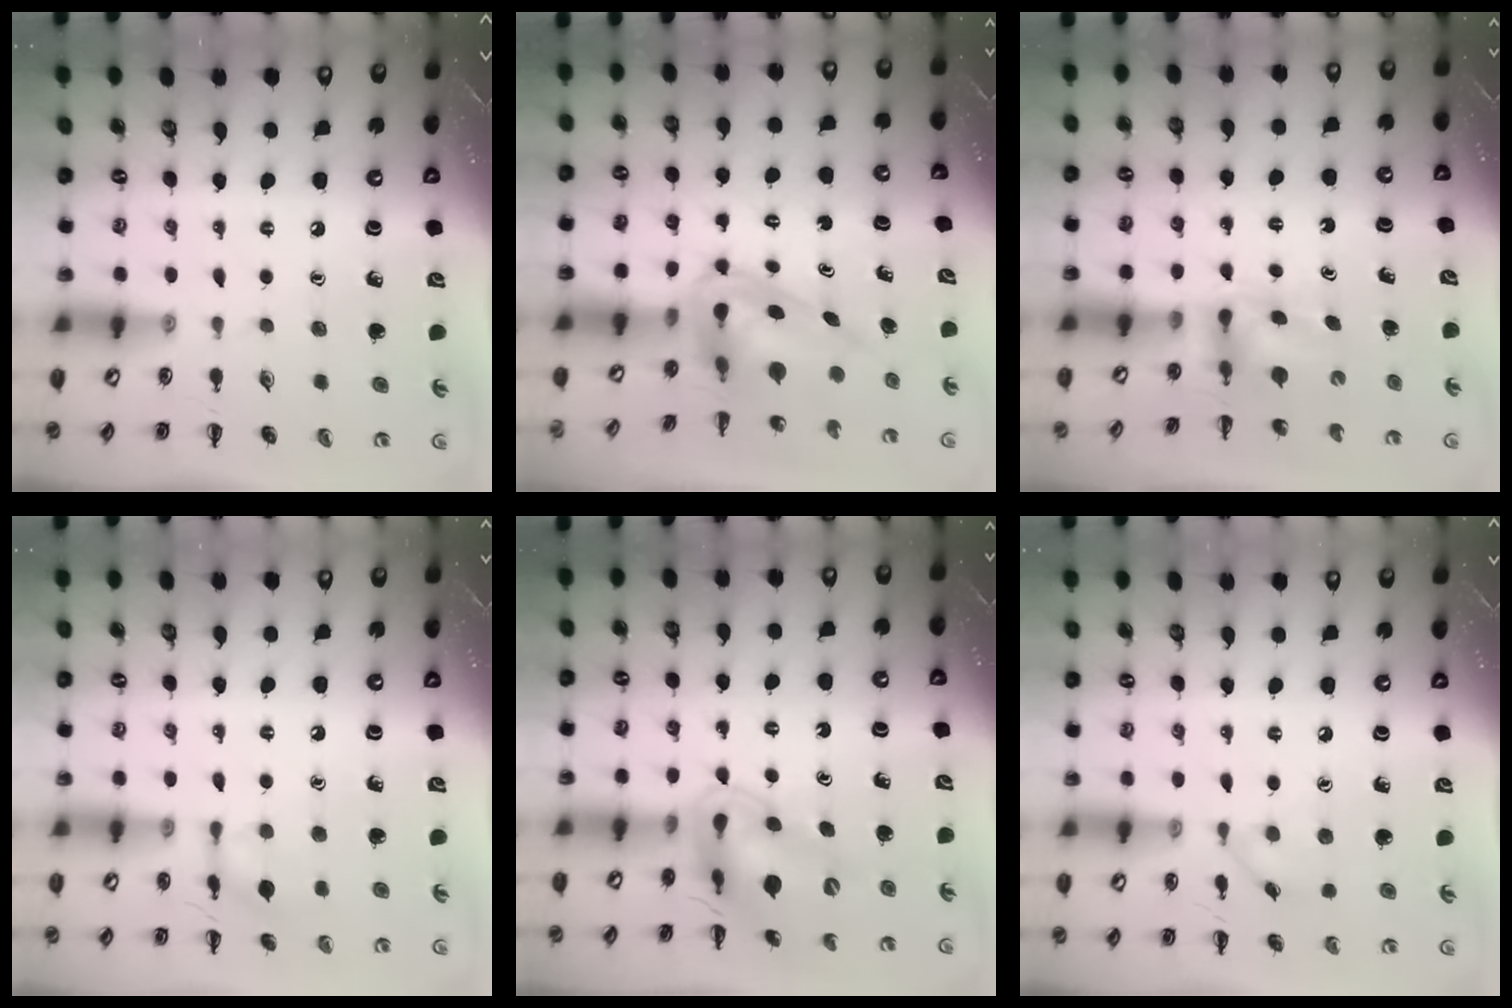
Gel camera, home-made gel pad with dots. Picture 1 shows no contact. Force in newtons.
{"total": 5.8, "press": 5.6, "slide": 1.7}
{"total": 3.6, "press": 3.6, "slide": 0.6}
{"total": 7.4, "press": 7.3, "slide": 1.2}
{"total": 12.1, "press": 11.6, "slide": 3.5}
{"total": 3.9, "press": 3.6, "slide": 1.6}